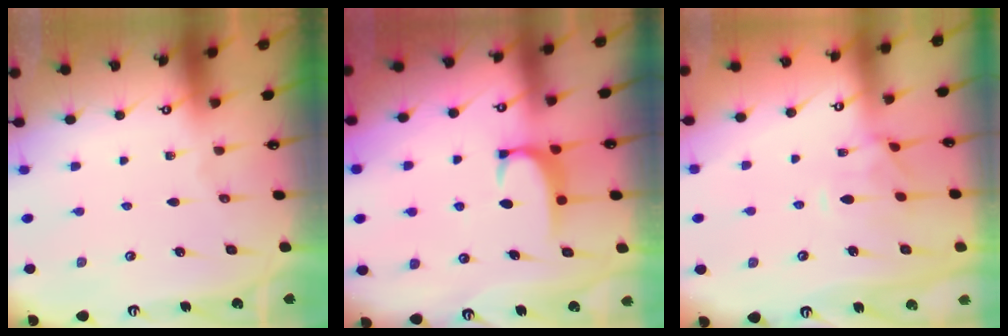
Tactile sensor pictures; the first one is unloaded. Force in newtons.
{"total": 1.8, "press": 1.8, "slide": 0.5}
{"total": 1.9, "press": 1.7, "slide": 0.9}